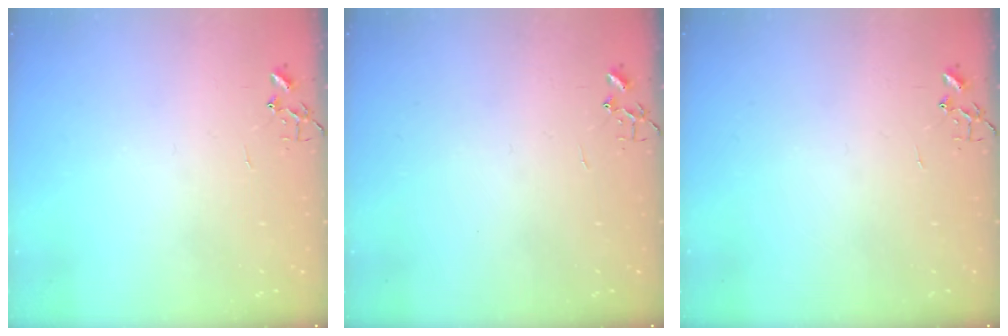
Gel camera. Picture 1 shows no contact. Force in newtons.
{"total": 0.0}
{"total": 0.0}